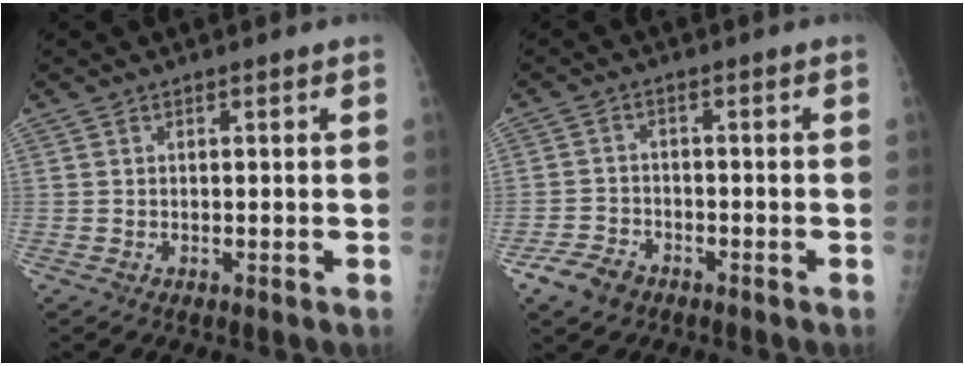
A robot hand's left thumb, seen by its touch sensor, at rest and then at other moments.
{"total": 5.0, "force": [-3.2, 3.2, 1.9], "torque": [-0.036, 0.011, -0.056]}